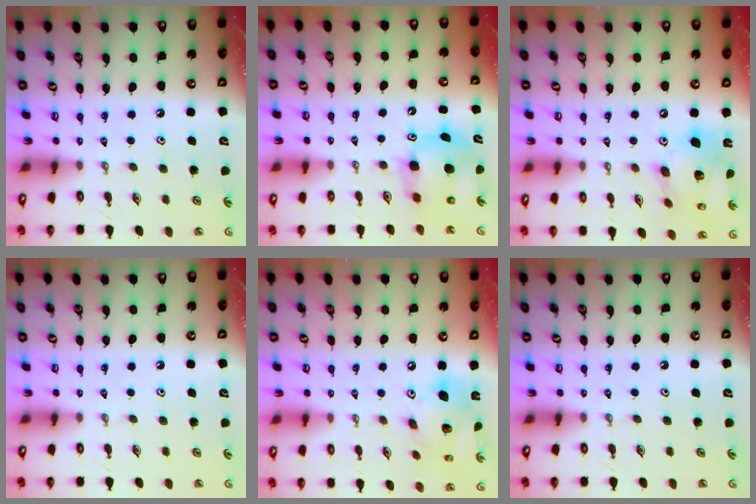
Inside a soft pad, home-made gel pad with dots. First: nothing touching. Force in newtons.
{"total": 7.7, "press": 7.7, "slide": 0.2}
{"total": 16.7, "press": 16.4, "slide": 3.2}
{"total": 0.0}
{"total": 16.8, "press": 16.4, "slide": 3.4}
{"total": 0.0}